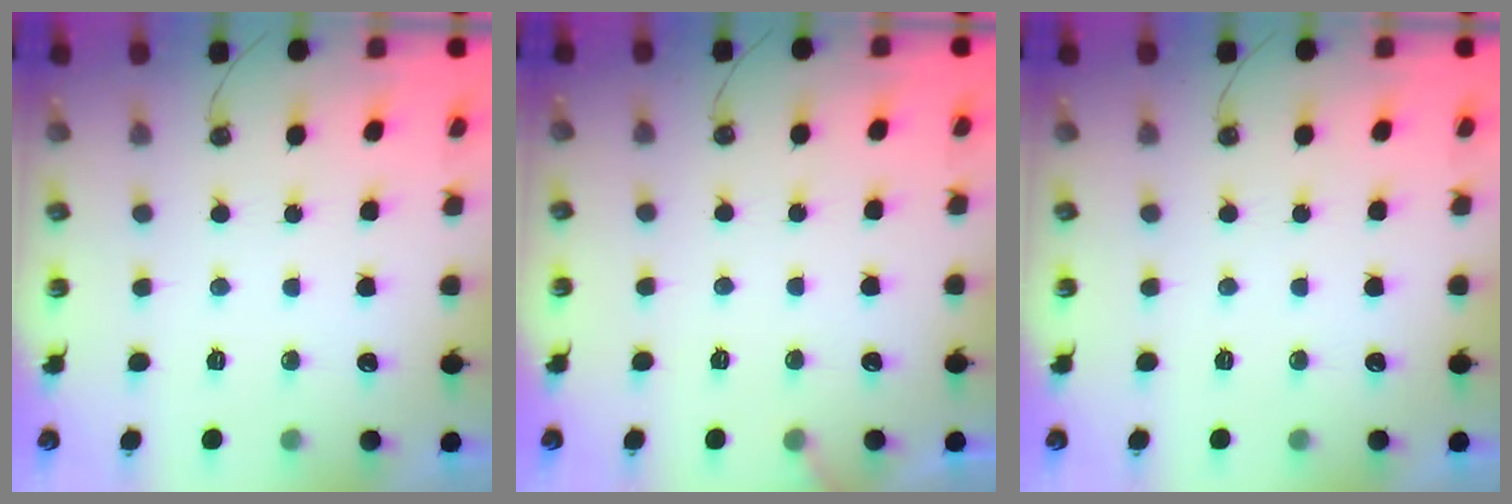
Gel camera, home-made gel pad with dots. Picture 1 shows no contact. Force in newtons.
{"total": 2.9, "press": 2.9, "slide": 0.2}
{"total": 0.0}